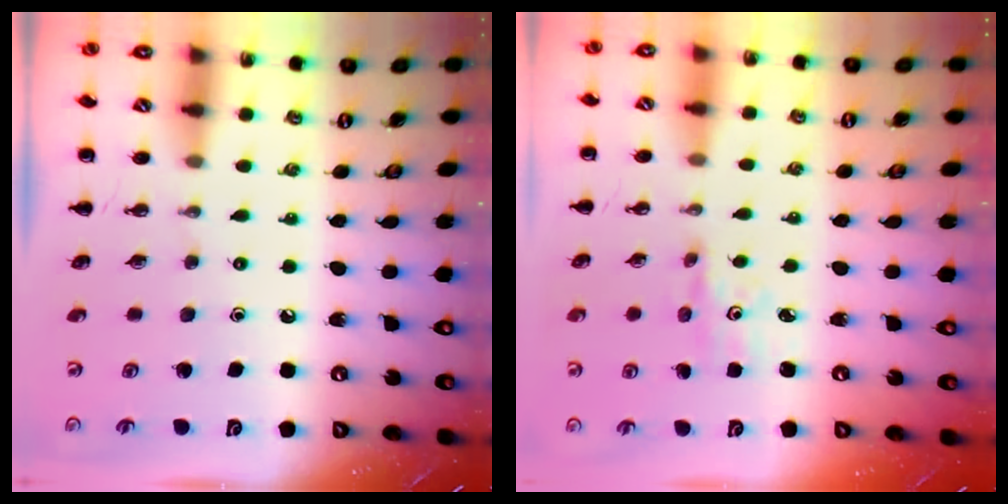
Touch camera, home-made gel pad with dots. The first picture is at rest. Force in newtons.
{"total": 2.6, "press": 2.4, "slide": 0.9}